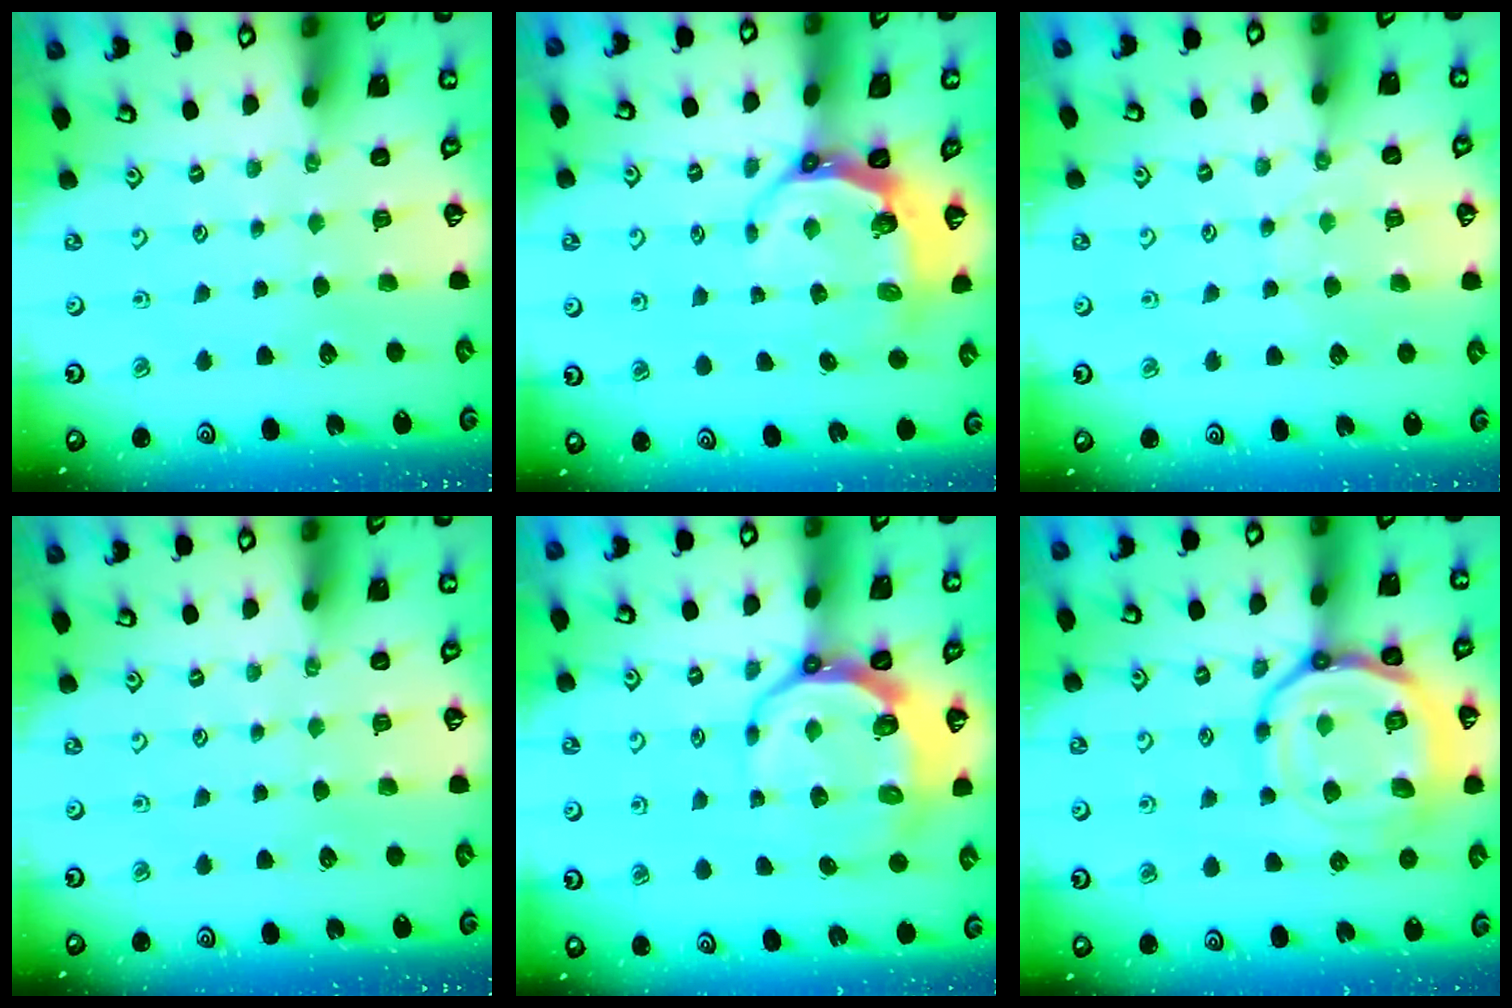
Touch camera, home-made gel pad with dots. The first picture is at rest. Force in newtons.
{"total": 7.1, "press": 6.1, "slide": 3.6}
{"total": 5.5, "press": 5.4, "slide": 0.7}
{"total": 0.0}
{"total": 10.2, "press": 9.4, "slide": 3.9}
{"total": 20.8, "press": 20.7, "slide": 2.0}